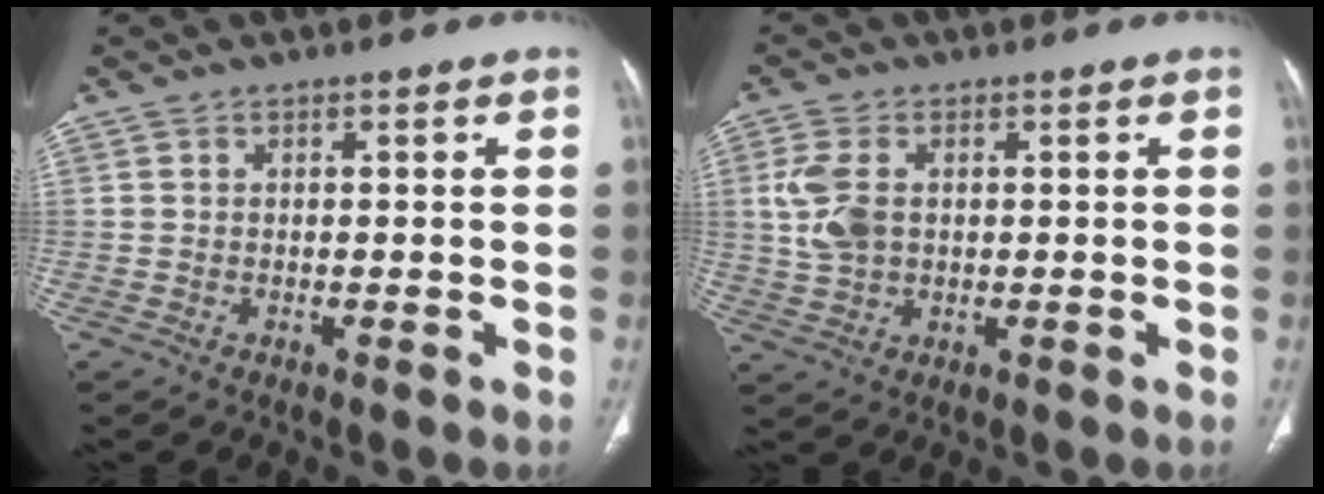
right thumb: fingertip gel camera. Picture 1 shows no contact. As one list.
[{"total": 6.8, "force": [1.0, 4.4, 5.1], "torque": [-0.118, 0.003, 0.023]}]